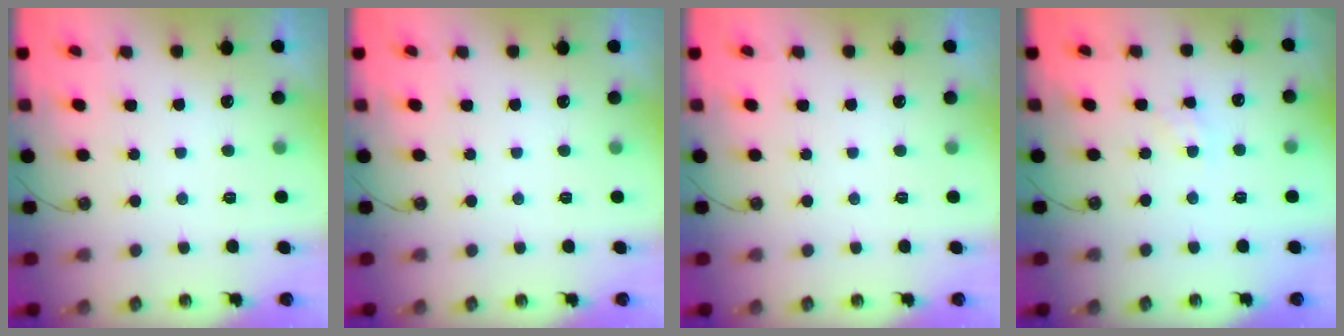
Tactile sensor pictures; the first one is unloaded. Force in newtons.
{"total": 0.0}
{"total": 0.0}
{"total": 2.1, "press": 2.1, "slide": 0.4}